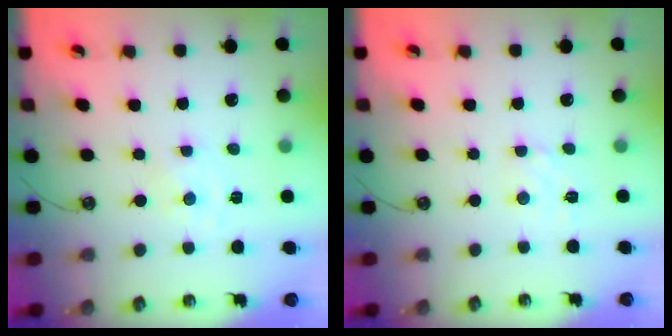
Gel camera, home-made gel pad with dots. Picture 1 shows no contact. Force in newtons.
{"total": 2.9, "press": 2.9, "slide": 0.7}